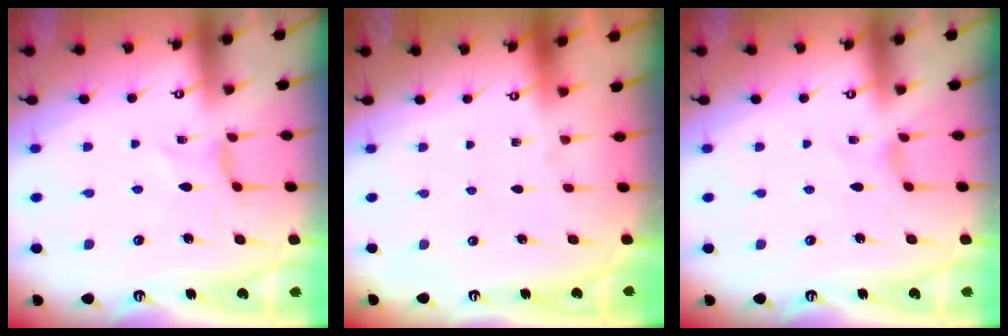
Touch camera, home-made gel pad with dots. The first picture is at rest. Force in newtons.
{"total": 0.0}
{"total": 1.3, "press": 1.3, "slide": 0.2}